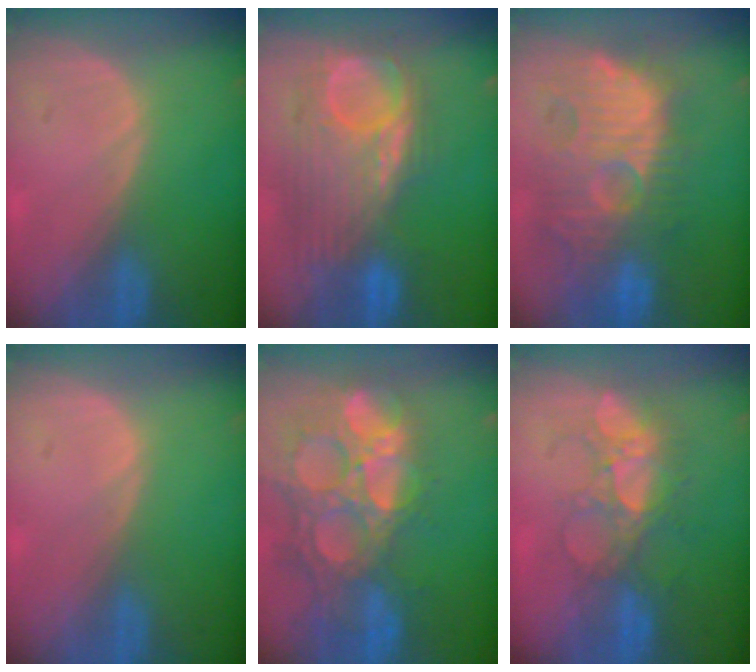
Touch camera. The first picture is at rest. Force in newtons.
{"total": 11.3, "press": 10.5, "slide": 4.3}
{"total": 12.6, "press": 12.1, "slide": 3.6}
{"total": 0.0}
{"total": 14.9, "press": 12.3, "slide": 8.3}
{"total": 6.8, "press": 6.6, "slide": 1.6}